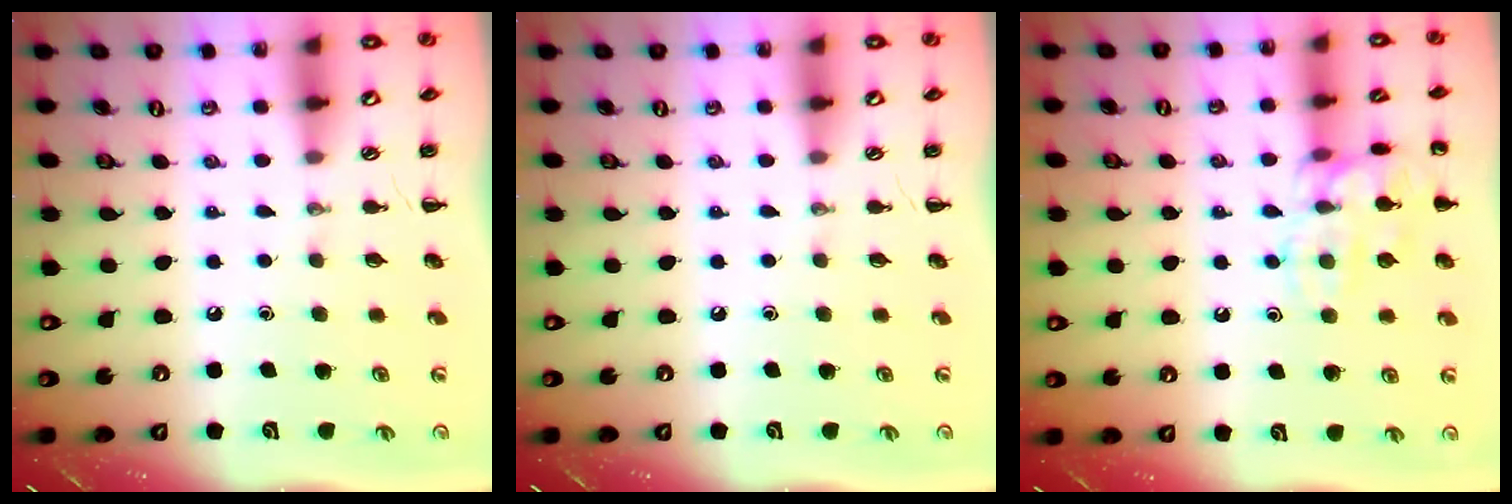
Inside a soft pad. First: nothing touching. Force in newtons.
{"total": 0.0}
{"total": 13.3, "press": 13.3, "slide": 0.4}